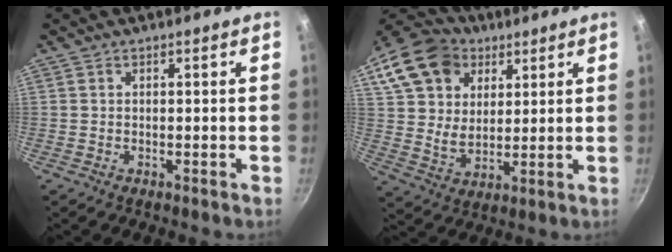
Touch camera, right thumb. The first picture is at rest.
{"total": 18.8, "force": [8.8, 13.7, 9.4], "torque": [-0.176, 0.006, 0.157]}